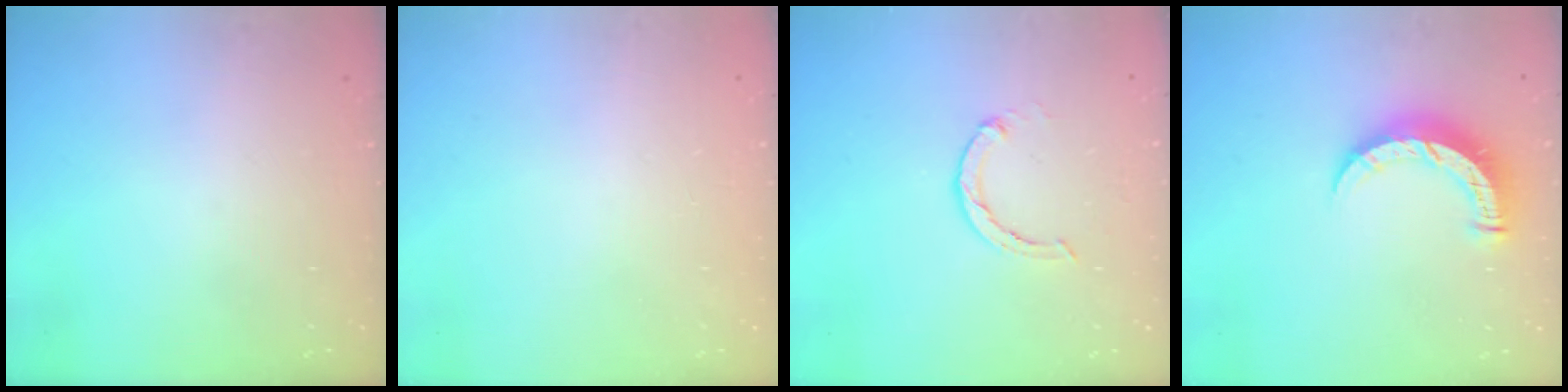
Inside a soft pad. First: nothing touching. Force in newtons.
{"total": 2.6, "press": 2.6, "slide": 0.2}
{"total": 3.0, "press": 3.0, "slide": 0.4}
{"total": 8.6, "press": 8.6, "slide": 0.6}